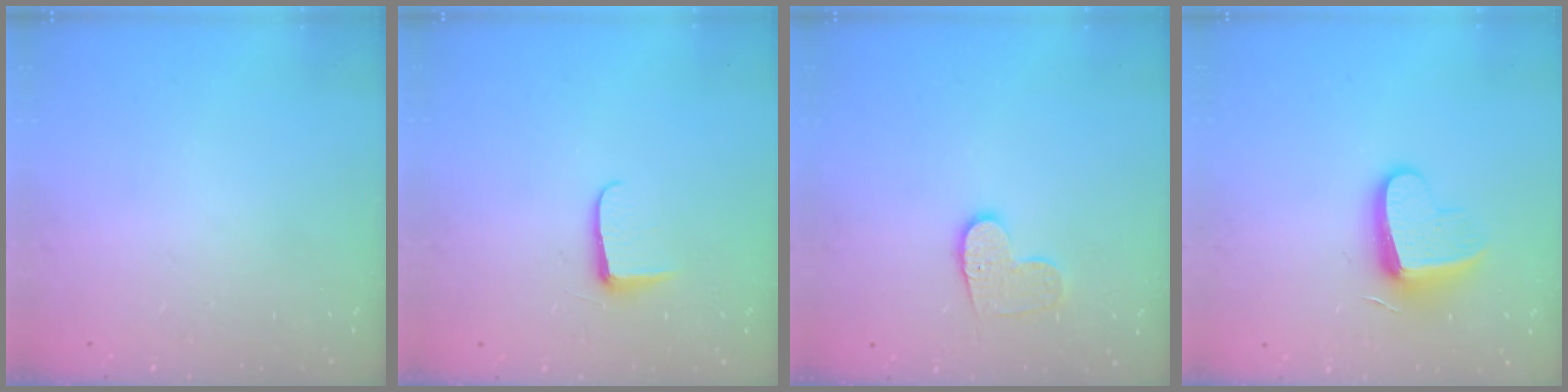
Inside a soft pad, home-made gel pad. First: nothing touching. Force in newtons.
{"total": 5.4, "press": 5.4, "slide": 0.7}
{"total": 9.2, "press": 9.2, "slide": 0.3}
{"total": 11.6, "press": 11.6, "slide": 0.5}